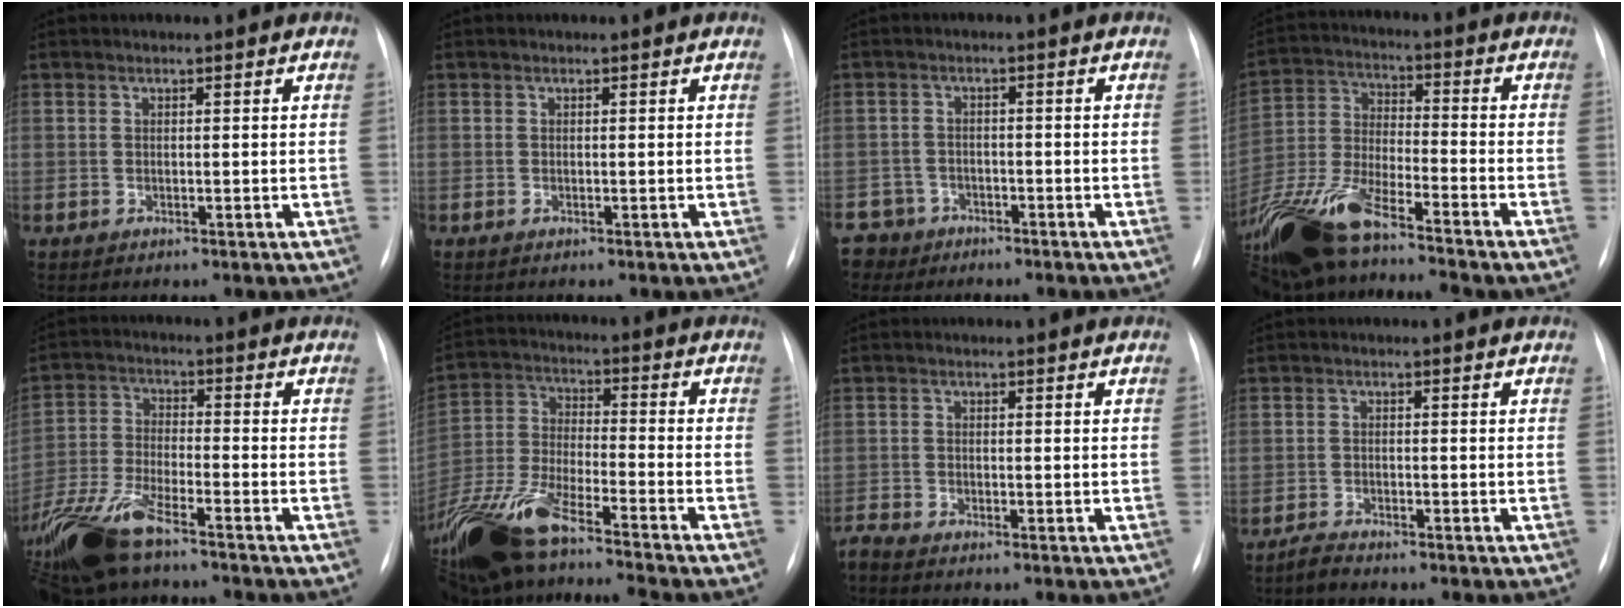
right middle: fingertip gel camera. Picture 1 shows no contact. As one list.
[{"total": 0.0}, {"total": 5.5, "force": [-4.1, 3.6, -0.6], "torque": [0.009, 0.002, -0.074]}, {"total": 16.6, "force": [-12.6, 2.8, 10.5], "torque": [-0.240, -0.023, -0.237]}, {"total": 12.6, "force": [-9.5, 2.9, 7.6], "torque": [-0.165, -0.018, -0.178]}, {"total": 17.8, "force": [-13.8, 1.7, 11.1], "torque": [-0.255, -0.029, -0.256]}, {"total": 0.0}, {"total": 1.7, "force": [-1.6, 0.1, 0.4], "torque": [-0.011, -0.004, -0.031]}]